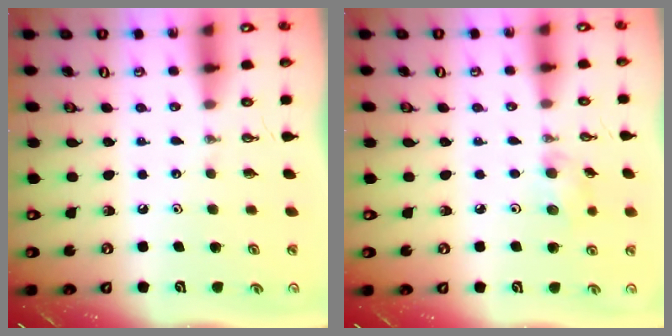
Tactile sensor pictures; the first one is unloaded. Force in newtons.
{"total": 6.3, "press": 4.7, "slide": 4.3}